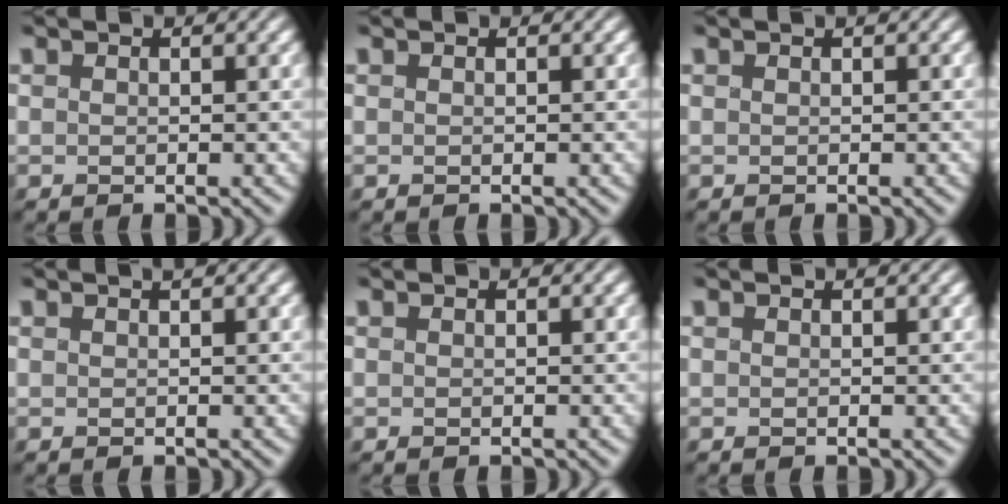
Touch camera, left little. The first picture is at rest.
{"total": 0.0}
{"total": 0.6, "force": [0.4, 0.2, 0.5], "torque": [-0.005, -0.001, 0.002]}
{"total": 1.4, "force": [0.9, 0.5, 1.0], "torque": [0.000, 0.009, -0.002]}
{"total": 0.0}
{"total": 0.8, "force": [0.6, 0.3, 0.4], "torque": [0.004, 0.003, -0.004]}